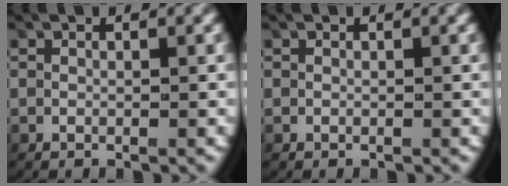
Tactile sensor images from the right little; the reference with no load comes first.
{"total": 0.0}